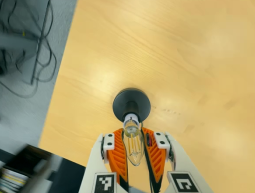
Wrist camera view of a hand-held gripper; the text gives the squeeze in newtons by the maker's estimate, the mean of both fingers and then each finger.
{"total": 22.7, "left": 22.0, "right": 23.4}